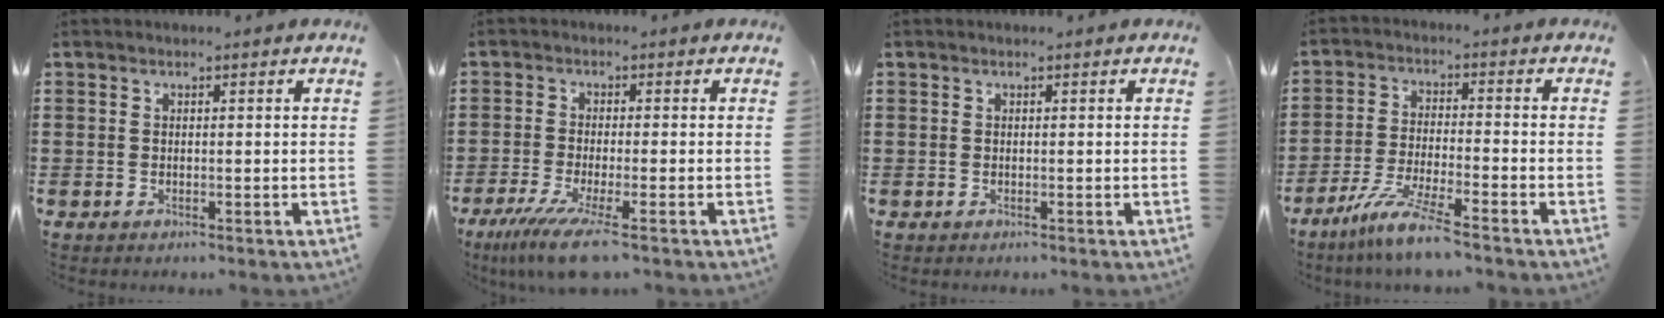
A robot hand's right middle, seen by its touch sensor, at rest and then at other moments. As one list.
[{"total": 6.4, "force": [-3.8, 0.2, 5.1], "torque": [-0.108, -0.023, -0.070]}, {"total": 0.0}, {"total": 7.4, "force": [-5.9, 0.0, 4.4], "torque": [-0.100, -0.017, -0.115]}]